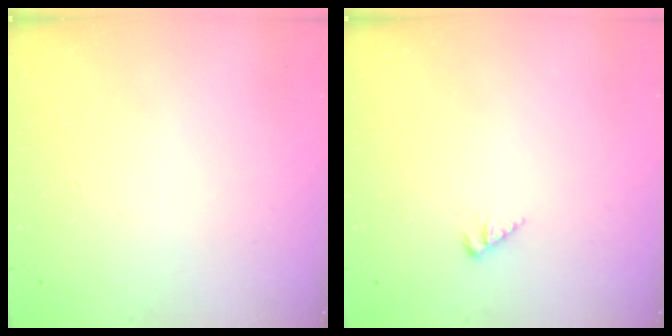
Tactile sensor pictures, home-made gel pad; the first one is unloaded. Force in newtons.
{"total": 1.5, "press": 1.5, "slide": 0.3}